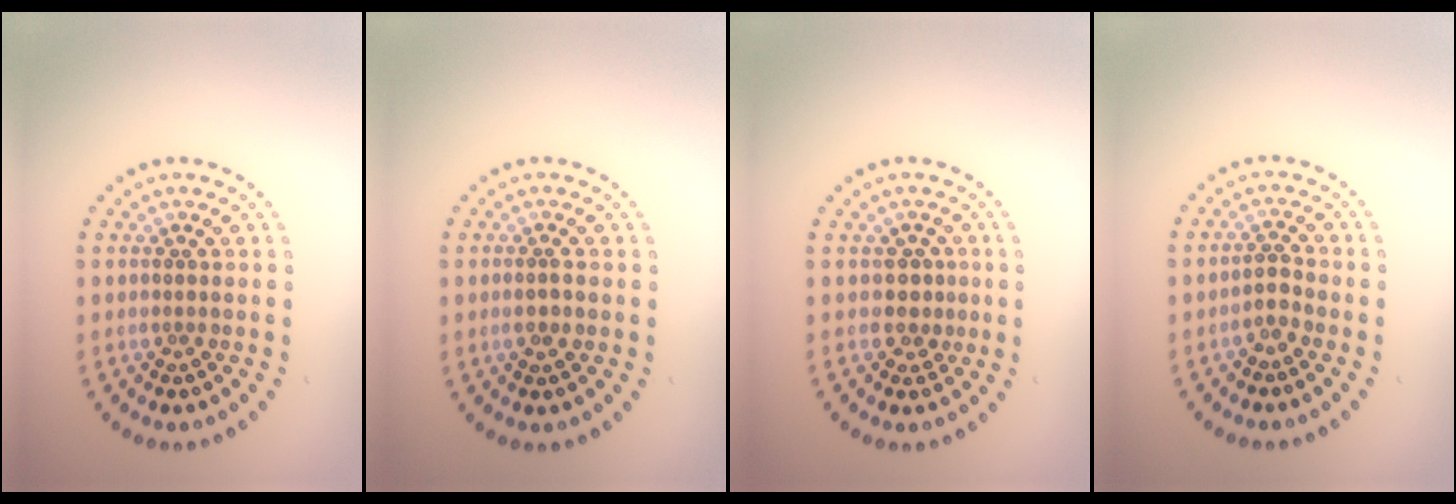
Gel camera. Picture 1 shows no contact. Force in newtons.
{"total": 1.3, "press": 1.3, "slide": 0.4}
{"total": 1.8, "press": 1.3, "slide": 1.3}
{"total": 1.6, "press": 1.3, "slide": 1.0}